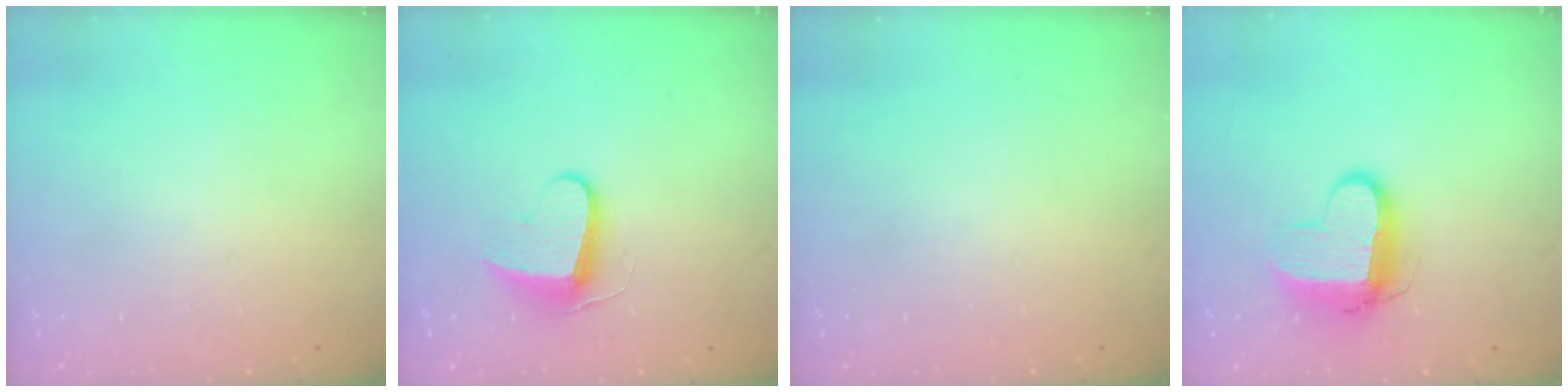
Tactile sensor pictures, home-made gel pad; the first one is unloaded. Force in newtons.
{"total": 8.7, "press": 8.6, "slide": 0.5}
{"total": 0.0}
{"total": 11.1, "press": 11.0, "slide": 0.9}